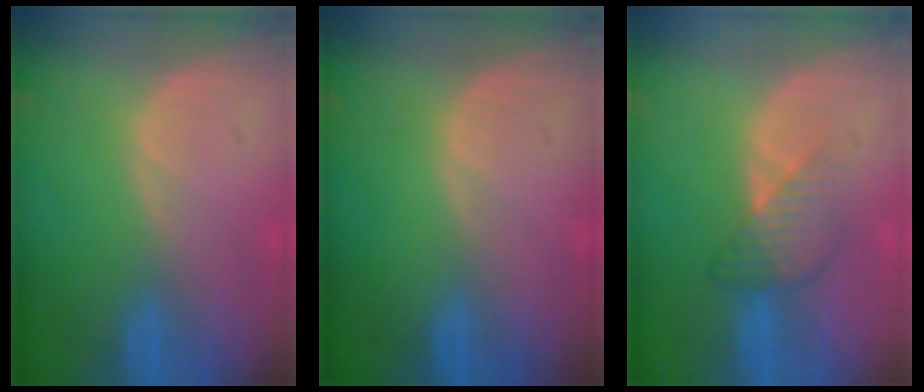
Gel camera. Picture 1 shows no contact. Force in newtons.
{"total": 0.0}
{"total": 3.7, "press": 3.6, "slide": 0.2}